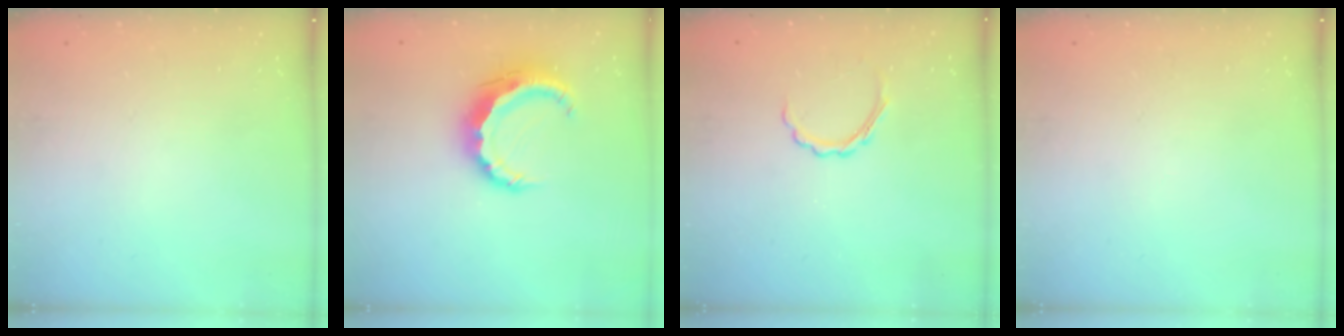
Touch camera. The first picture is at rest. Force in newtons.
{"total": 8.8, "press": 8.7, "slide": 1.0}
{"total": 3.8, "press": 3.6, "slide": 0.9}
{"total": 0.0}